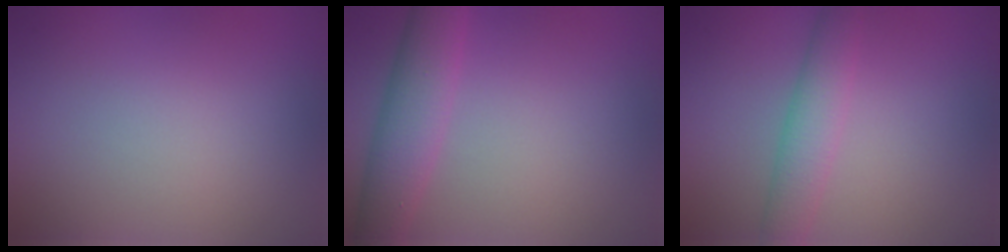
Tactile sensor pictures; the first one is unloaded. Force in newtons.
{"total": 4.9, "press": 4.9, "slide": 0.1}
{"total": 3.4, "press": 3.4, "slide": 0.0}